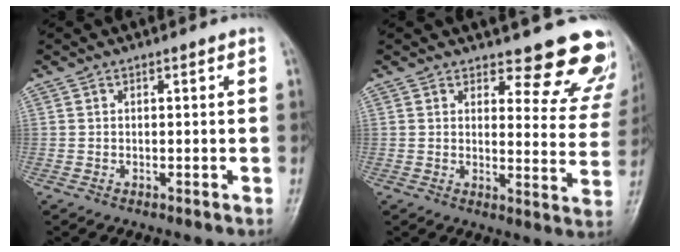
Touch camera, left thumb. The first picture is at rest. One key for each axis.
{"total": 13.7, "fx": 12.5, "fy": 4.3, "fz": 3.5, "tx": 0.011, "ty": -0.112, "tz": 0.122}